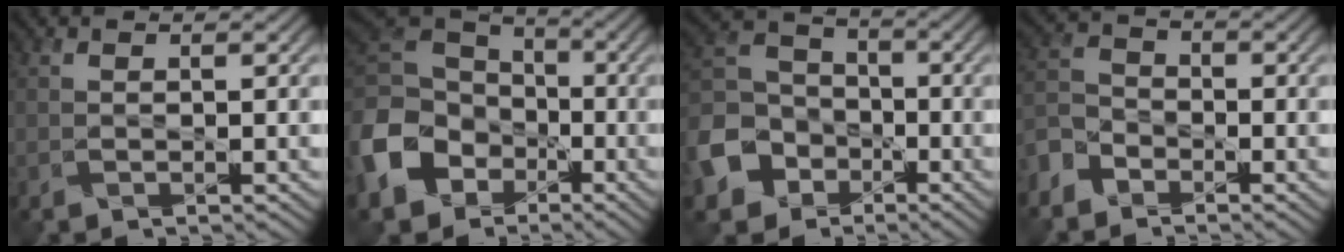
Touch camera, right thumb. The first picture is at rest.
{"total": 15.0, "force": [-5.4, 12.1, 7.1], "torque": [-0.248, -0.036, -0.119]}
{"total": 10.5, "force": [-4.8, 8.5, 3.8], "torque": [-0.130, -0.026, -0.109]}
{"total": 4.6, "force": [-3.5, 2.9, 1.1], "torque": [-0.036, -0.004, -0.087]}